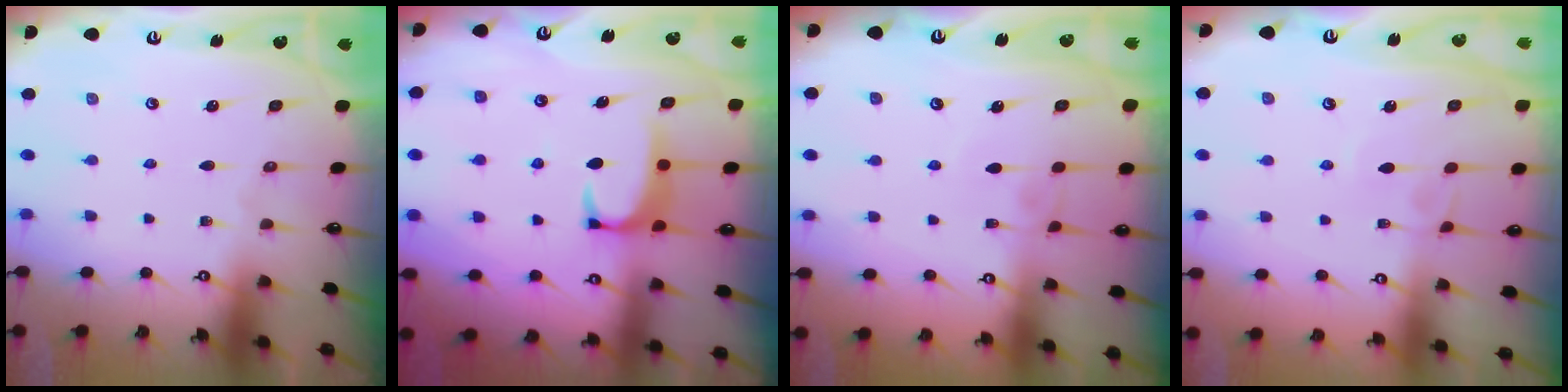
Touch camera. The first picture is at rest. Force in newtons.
{"total": 1.9, "press": 1.8, "slide": 0.3}
{"total": 2.6, "press": 2.6, "slide": 0.4}
{"total": 3.4, "press": 3.4, "slide": 0.2}